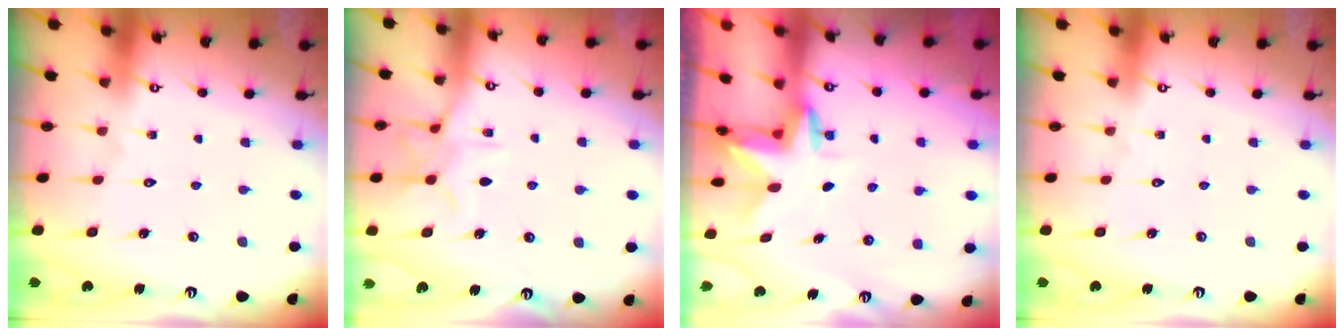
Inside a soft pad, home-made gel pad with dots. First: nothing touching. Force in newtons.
{"total": 8.9, "press": 8.9, "slide": 0.6}
{"total": 2.8, "press": 2.8, "slide": 0.1}
{"total": 0.0}